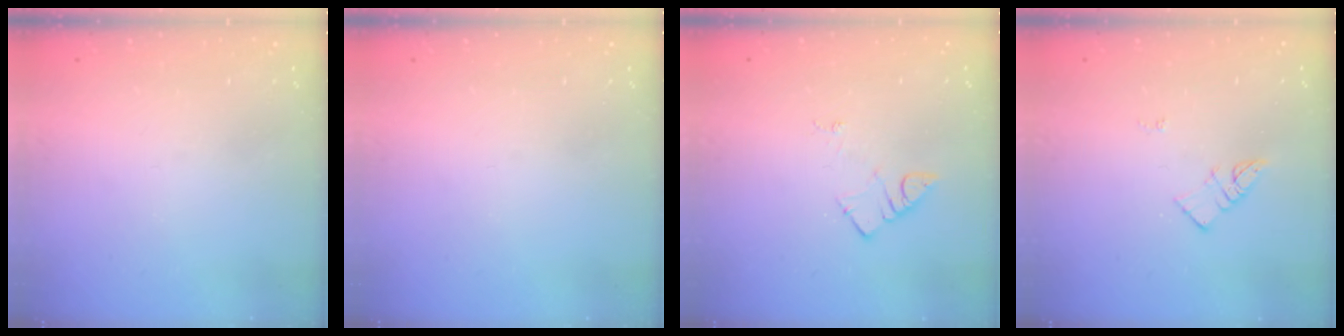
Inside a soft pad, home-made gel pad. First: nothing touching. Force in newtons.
{"total": 0.0}
{"total": 3.8, "press": 3.7, "slide": 0.5}
{"total": 3.7, "press": 3.7, "slide": 0.3}